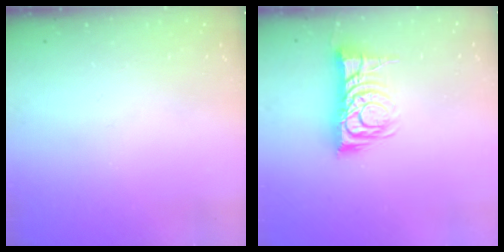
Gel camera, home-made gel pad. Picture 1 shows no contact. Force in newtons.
{"total": 11.2, "press": 11.2, "slide": 0.9}